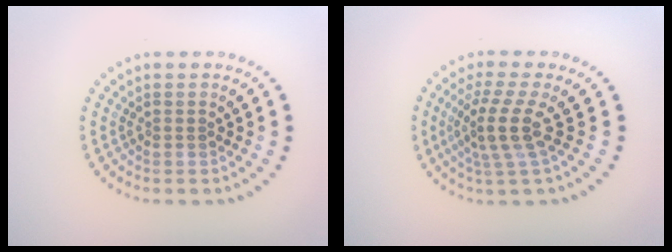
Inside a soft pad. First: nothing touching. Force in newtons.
{"total": 3.6, "press": 2.7, "slide": 2.5}